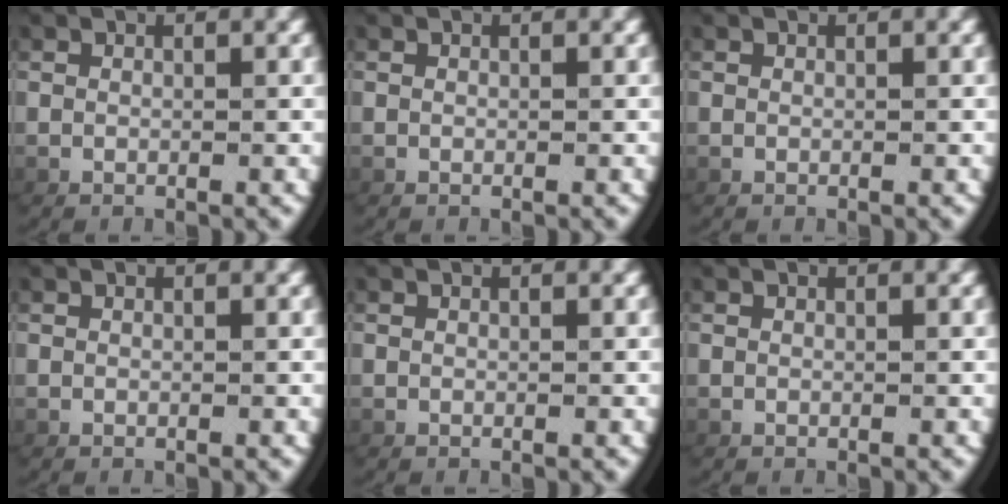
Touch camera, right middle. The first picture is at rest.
{"total": 0.0}
{"total": 0.0}
{"total": 0.0}
{"total": 0.0}
{"total": 0.0}